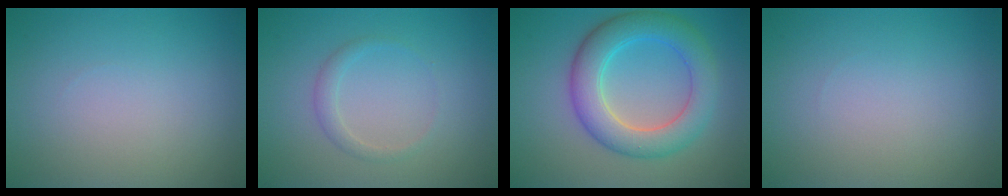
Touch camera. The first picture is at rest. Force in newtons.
{"total": 1.4, "press": 1.4, "slide": 0.1}
{"total": 6.3, "press": 6.3, "slide": 0.2}
{"total": 0.0}